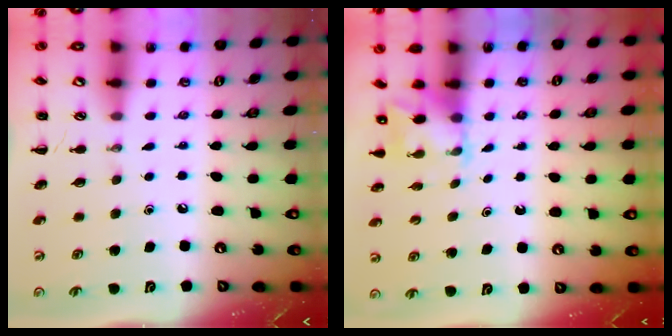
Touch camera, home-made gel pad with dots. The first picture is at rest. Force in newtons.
{"total": 2.1, "press": 2.0, "slide": 0.7}